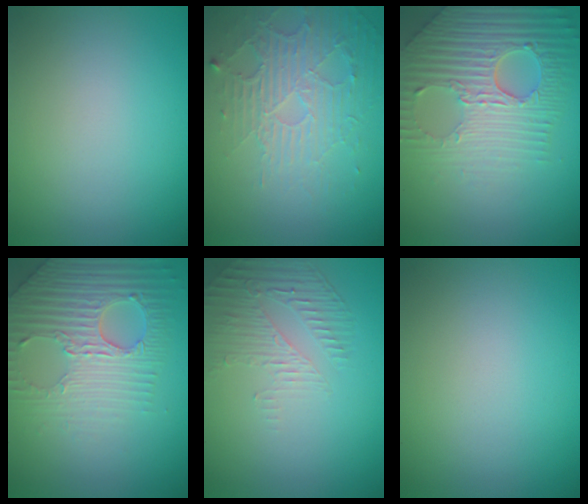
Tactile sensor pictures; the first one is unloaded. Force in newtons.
{"total": 4.7, "press": 3.3, "slide": 3.3}
{"total": 8.2, "press": 5.7, "slide": 5.9}
{"total": 4.5, "press": 4.3, "slide": 1.3}
{"total": 1.8, "press": 1.1, "slide": 1.5}
{"total": 0.0}